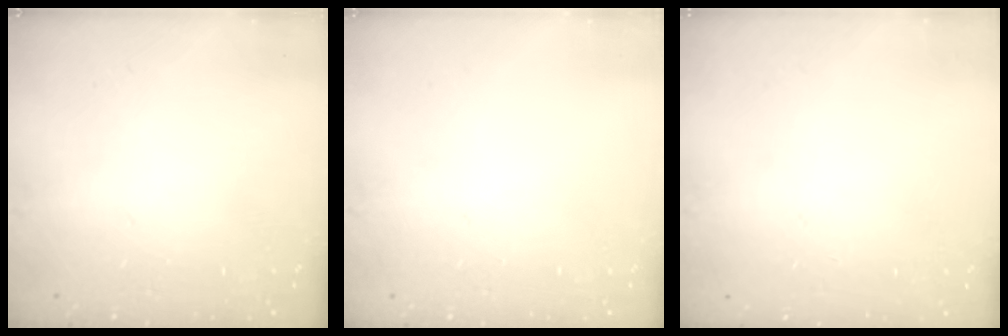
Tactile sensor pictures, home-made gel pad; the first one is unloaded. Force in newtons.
{"total": 0.0}
{"total": 0.0}